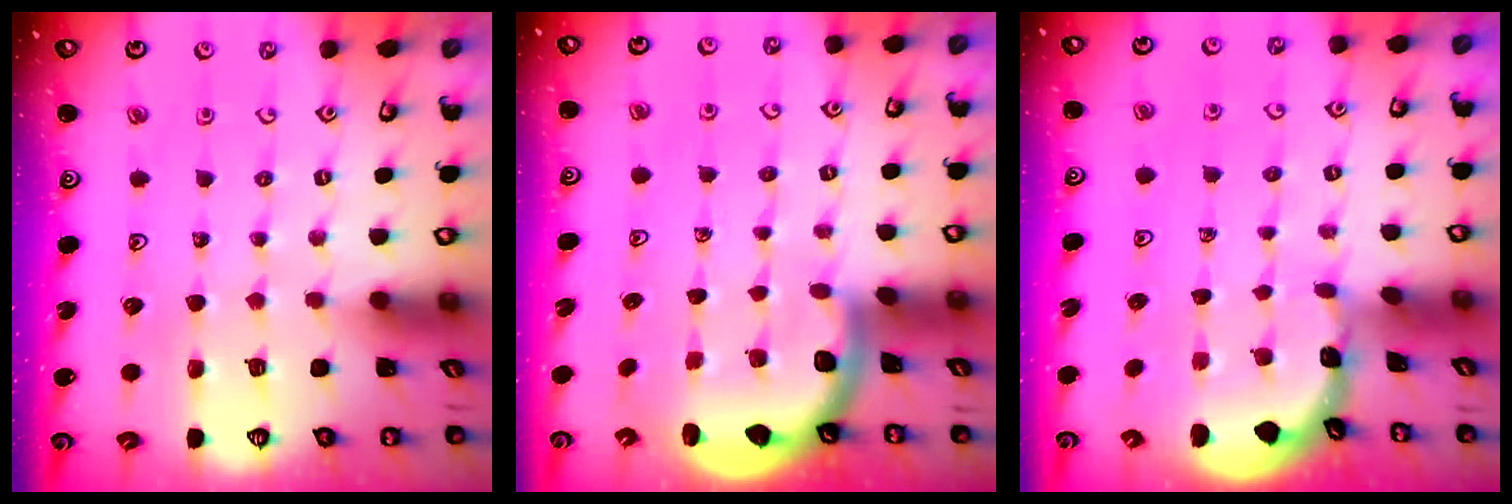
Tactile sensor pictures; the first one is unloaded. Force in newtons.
{"total": 1.7, "press": 1.7, "slide": 0.1}
{"total": 0.7, "press": 0.7, "slide": 0.1}